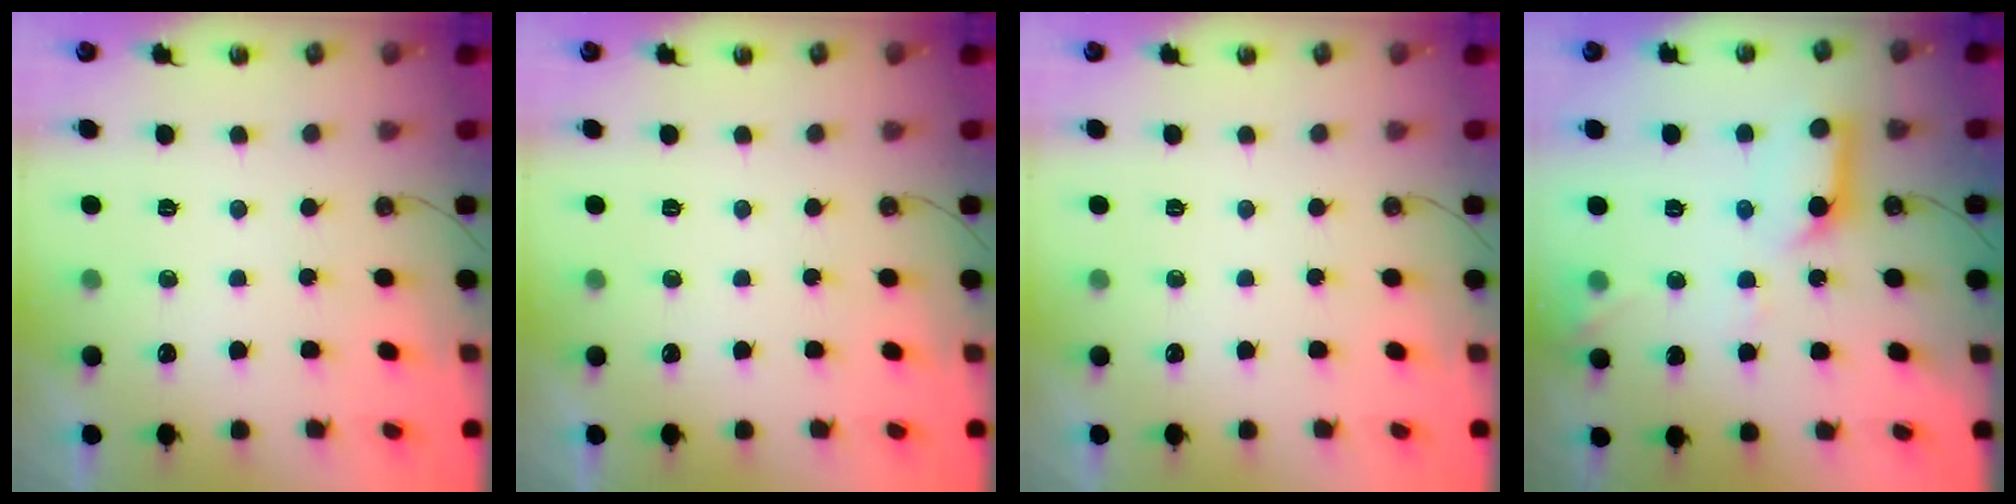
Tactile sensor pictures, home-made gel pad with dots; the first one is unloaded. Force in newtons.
{"total": 0.0}
{"total": 0.0}
{"total": 11.9, "press": 11.8, "slide": 1.3}